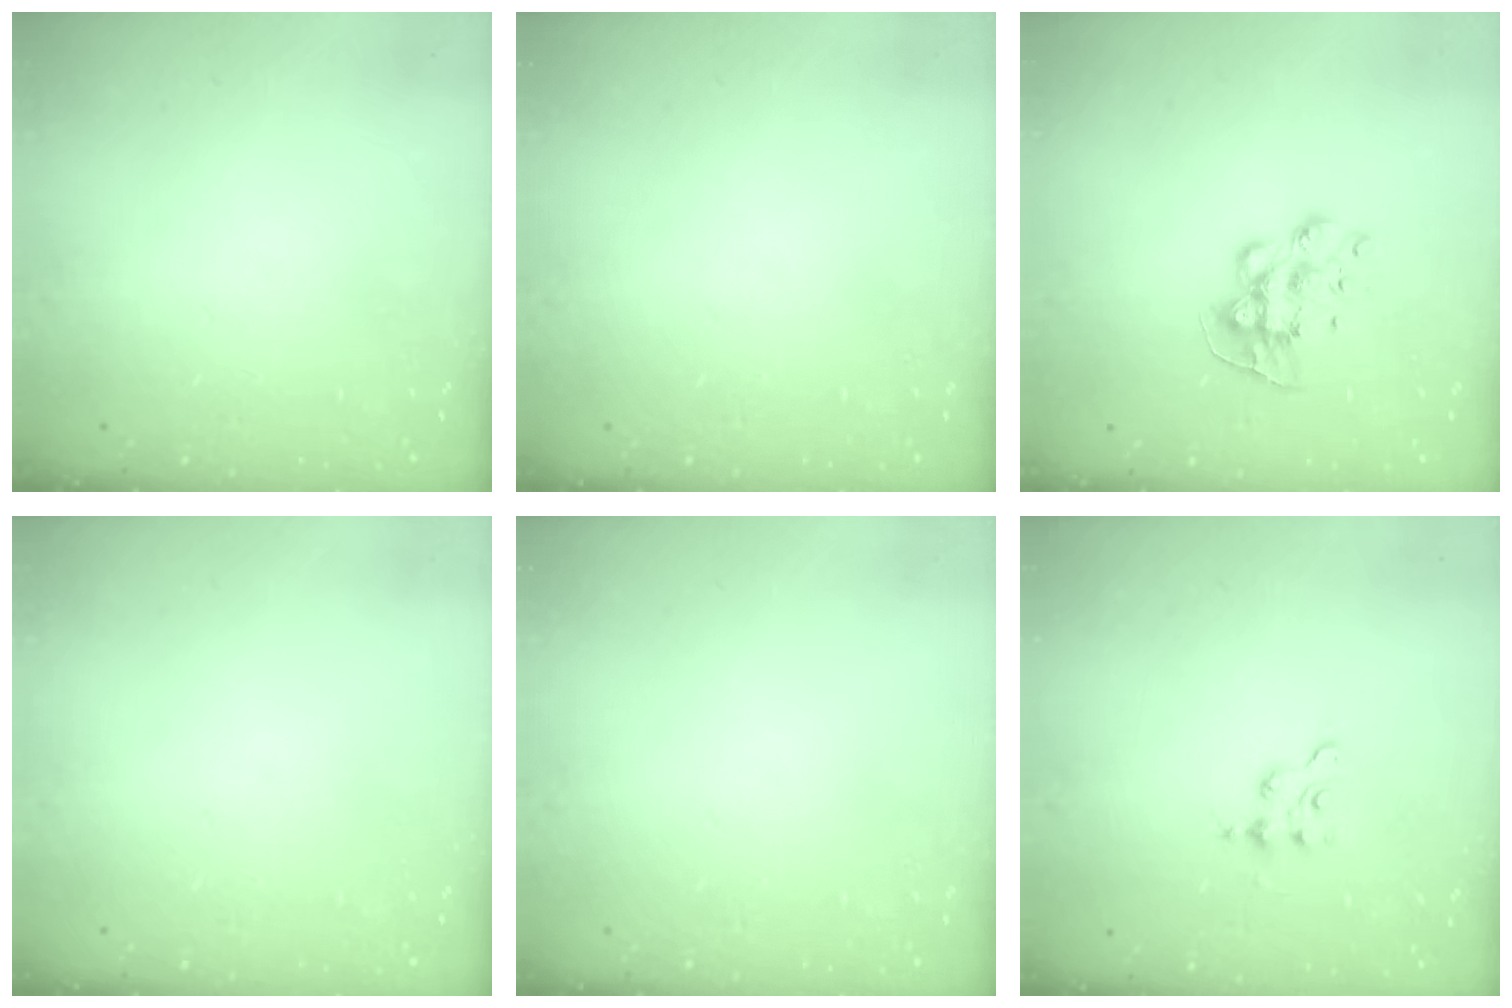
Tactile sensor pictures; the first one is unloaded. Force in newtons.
{"total": 0.0}
{"total": 9.5, "press": 9.5, "slide": 0.4}
{"total": 0.0}
{"total": 0.0}
{"total": 2.3, "press": 2.3, "slide": 0.3}